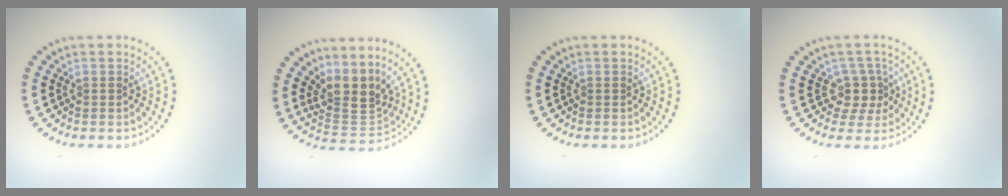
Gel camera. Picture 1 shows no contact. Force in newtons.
{"total": 3.8, "press": 2.8, "slide": 2.5}
{"total": 0.0}
{"total": 2.6, "press": 2.0, "slide": 1.7}